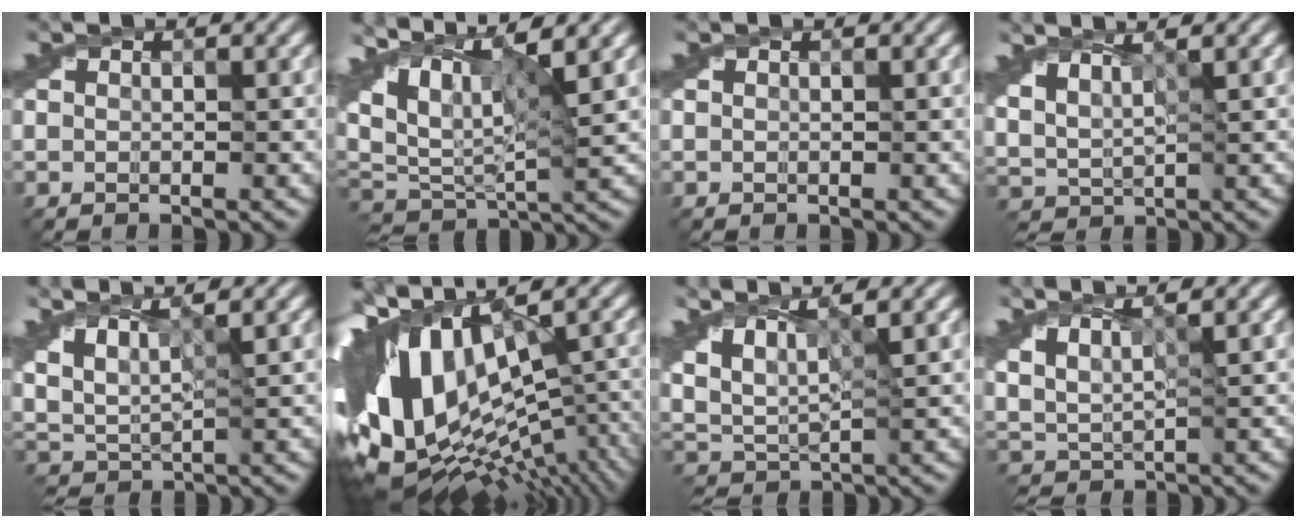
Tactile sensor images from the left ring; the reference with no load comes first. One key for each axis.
{"total": 8.5, "fx": 5.4, "fy": 2.7, "fz": 6.0, "tx": -0.126, "ty": 0.009, "tz": 0.100}
{"total": 0.0}
{"total": 3.4, "fx": 2.6, "fy": 1.1, "fz": 2.0, "tx": -0.050, "ty": 0.008, "tz": 0.048}
{"total": 5.0, "fx": 3.5, "fy": 1.5, "fz": 3.1, "tx": -0.074, "ty": 0.009, "tz": 0.062}
{"total": 16.4, "fx": 0.2, "fy": 8.5, "fz": 14.0, "tx": -0.264, "ty": -0.038, "tz": 0.044}
{"total": 5.5, "fx": 3.9, "fy": 1.7, "fz": 3.6, "tx": -0.080, "ty": 0.010, "tz": 0.066}
{"total": 3.6, "fx": 2.7, "fy": 1.1, "fz": 2.2, "tx": -0.056, "ty": 0.007, "tz": 0.051}